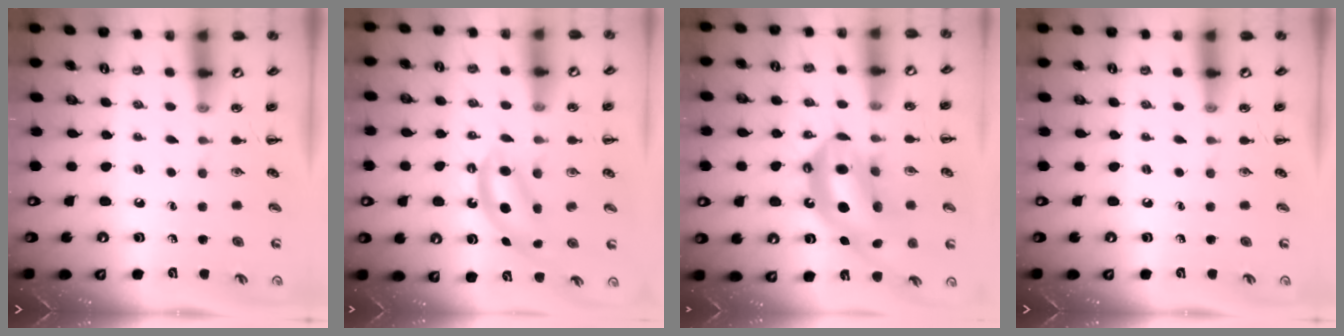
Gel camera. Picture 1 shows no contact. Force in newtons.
{"total": 6.3, "press": 6.3, "slide": 0.8}
{"total": 17.5, "press": 16.8, "slide": 4.9}
{"total": 0.0}